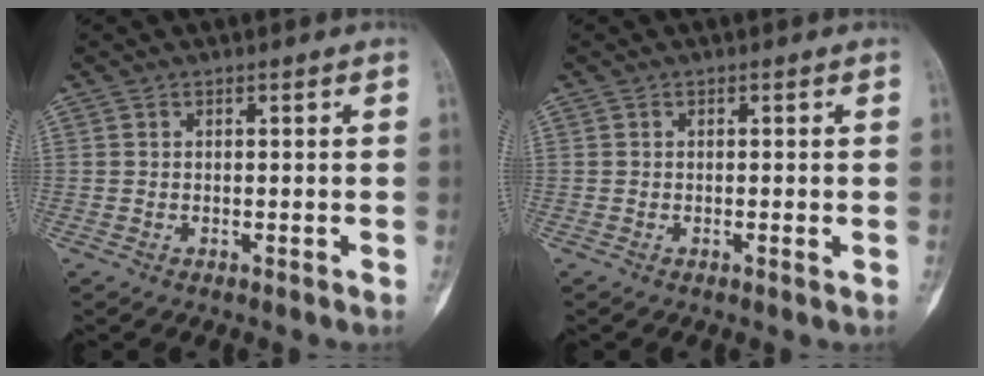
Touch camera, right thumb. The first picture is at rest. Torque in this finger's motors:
{"motor_torque": [-0.61, -0.22, -0.01, 0.36, -0.04]}